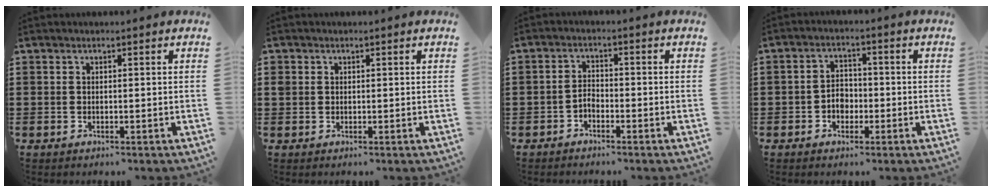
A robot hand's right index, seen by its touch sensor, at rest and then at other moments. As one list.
[{"total": 1.1, "force": [0.4, 1.0, 0.3], "torque": [-0.008, 0.005, 0.008]}, {"total": 2.0, "force": [-1.4, 1.0, 0.8], "torque": [-0.020, 0.004, -0.031]}, {"total": 3.3, "force": [-1.1, 2.6, 1.6], "torque": [-0.037, 0.005, -0.024]}]